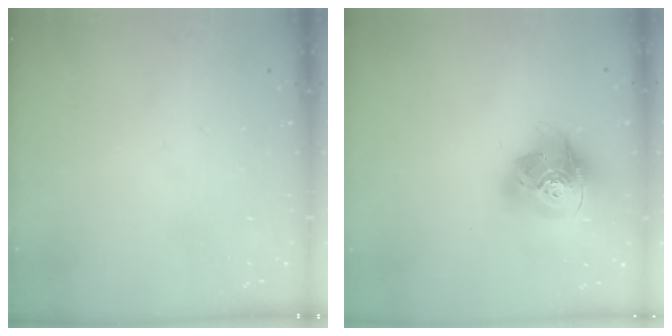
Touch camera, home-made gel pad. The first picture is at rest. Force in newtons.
{"total": 17.1, "press": 17.0, "slide": 2.2}